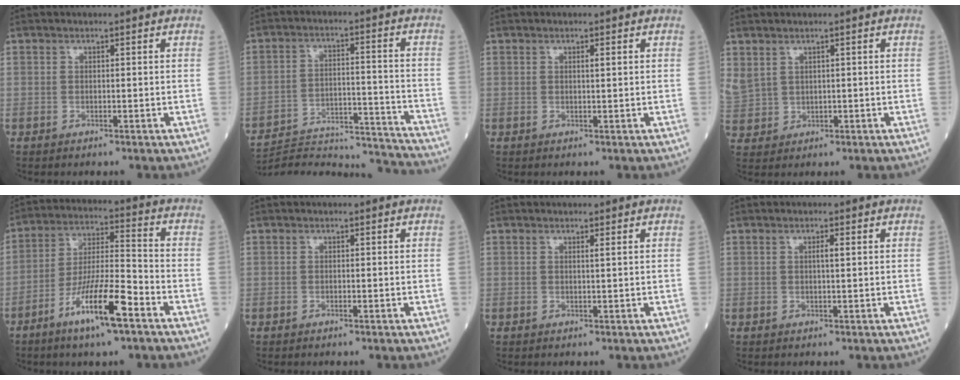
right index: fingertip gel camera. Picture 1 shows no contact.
{"total": 20.1, "force": [-19.8, 0.9, 3.4], "torque": [-0.062, 0.007, -0.282]}
{"total": 0.9, "force": [0.3, -0.1, 0.8], "torque": [-0.017, -0.002, 0.005]}
{"total": 5.9, "force": [2.6, 4.5, 2.8], "torque": [-0.086, 0.007, 0.069]}
{"total": 13.1, "force": [-7.2, 1.3, 10.9], "torque": [-0.206, -0.013, -0.133]}
{"total": 0.0}
{"total": 0.6, "force": [0.3, -0.3, 0.4], "torque": [-0.019, -0.006, 0.008]}
{"total": 1.2, "force": [0.3, -0.1, 1.2], "torque": [-0.027, -0.001, 0.006]}